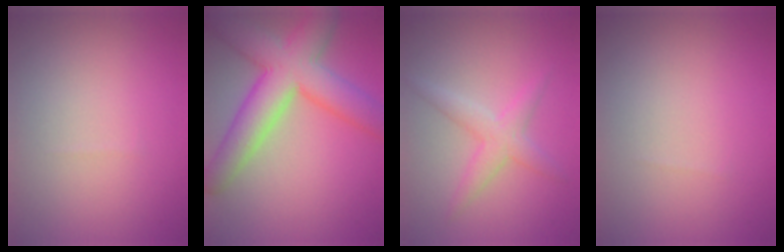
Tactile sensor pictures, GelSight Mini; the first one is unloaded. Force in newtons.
{"total": 9.2, "press": 9.2, "slide": 0.2}
{"total": 2.5, "press": 2.5, "slide": 0.1}
{"total": 0.0}